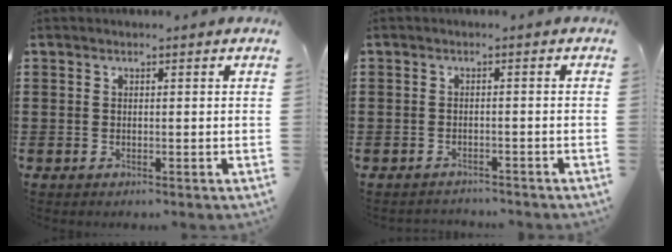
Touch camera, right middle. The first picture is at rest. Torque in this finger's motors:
{"motor_torque": [-0.67, 0.42, -0.42, -0.08]}